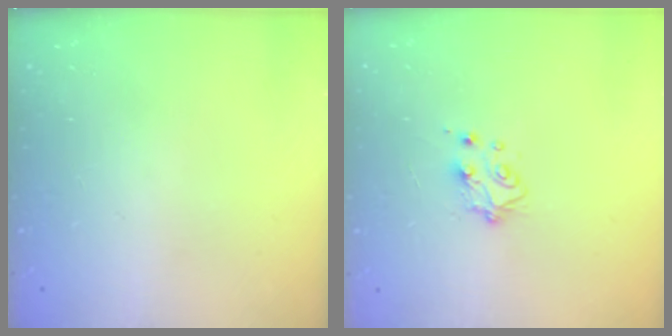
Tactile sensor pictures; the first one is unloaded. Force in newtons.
{"total": 4.8, "press": 4.8, "slide": 0.4}